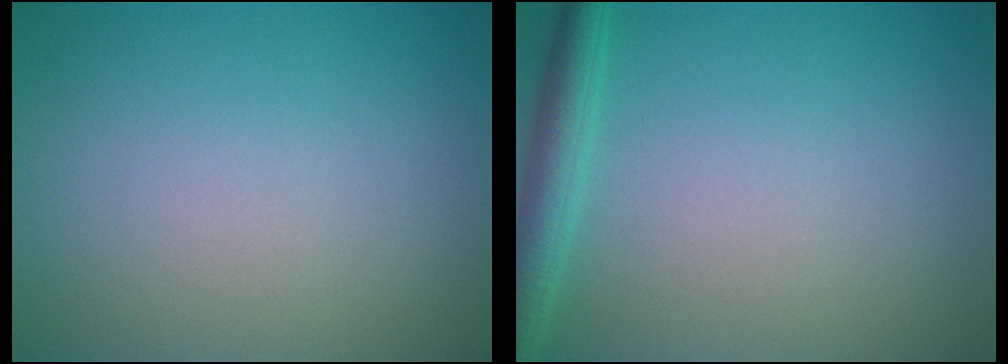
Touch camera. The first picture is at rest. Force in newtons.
{"total": 3.0, "press": 3.0, "slide": 0.2}